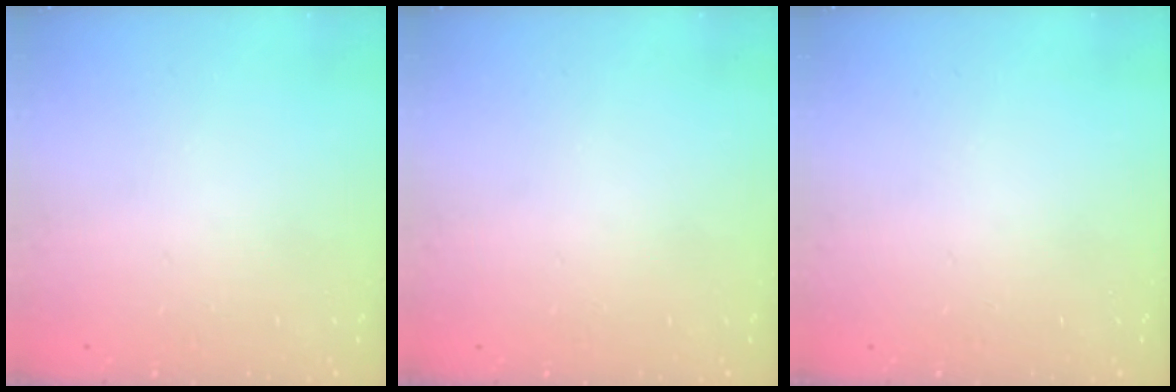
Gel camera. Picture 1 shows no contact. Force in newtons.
{"total": 0.0}
{"total": 0.0}